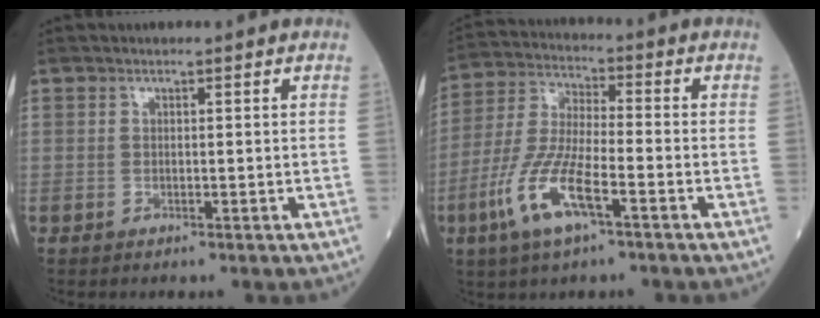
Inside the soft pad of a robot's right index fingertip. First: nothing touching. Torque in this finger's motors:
{"motor_torque": [1.36, -0.78, 0.81, 0.21]}